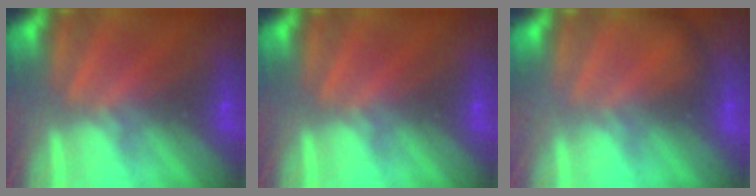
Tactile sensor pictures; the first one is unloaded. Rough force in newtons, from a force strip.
{"total": 0.0}
{"total": 2.1}